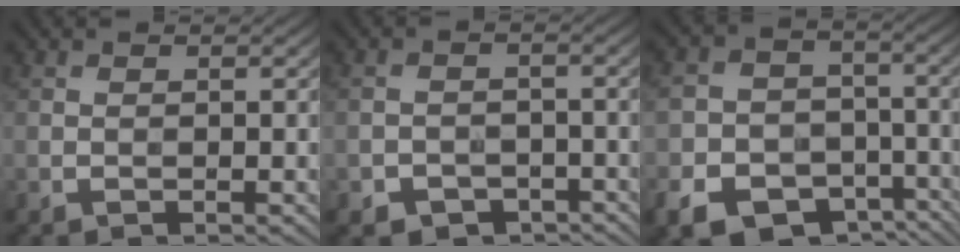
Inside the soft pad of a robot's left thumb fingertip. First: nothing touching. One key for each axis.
{"total": 4.0, "fx": -2.5, "fy": 2.8, "fz": 1.4, "tx": -0.022, "ty": -0.001, "tz": -0.040}
{"total": 12.5, "fx": -6.6, "fy": 9.4, "fz": 4.9, "tx": -0.122, "ty": -0.038, "tz": -0.117}